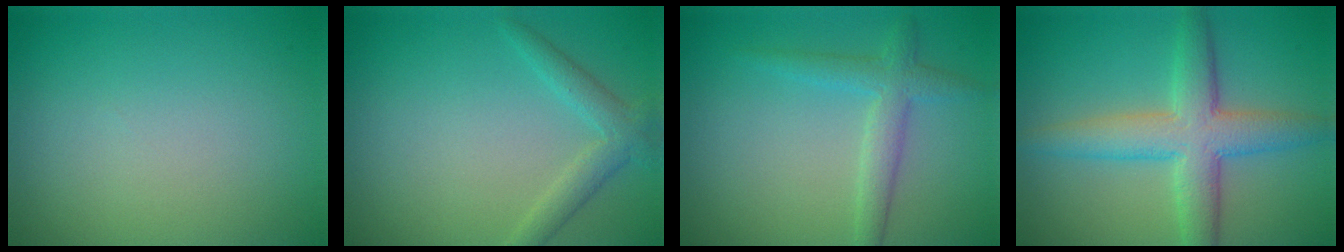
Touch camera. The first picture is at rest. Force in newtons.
{"total": 2.3, "press": 2.3, "slide": 0.2}
{"total": 2.8, "press": 2.8, "slide": 0.1}
{"total": 5.9, "press": 5.9, "slide": 0.1}